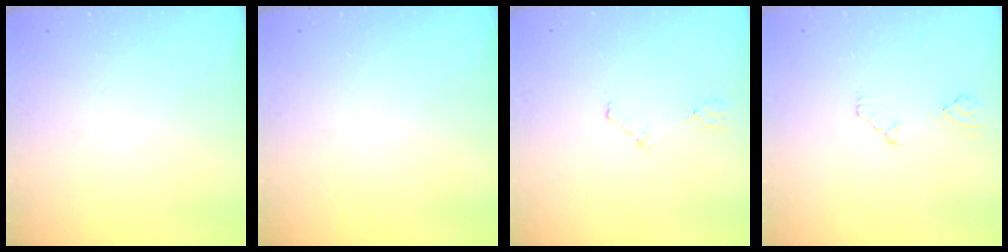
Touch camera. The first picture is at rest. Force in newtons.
{"total": 0.0}
{"total": 2.9, "press": 2.9, "slide": 0.3}
{"total": 2.3, "press": 2.3, "slide": 0.4}